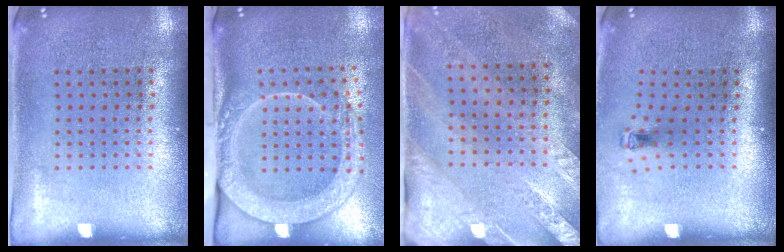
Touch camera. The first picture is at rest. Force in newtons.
{"total": 2.8, "press": 2.1, "slide": 1.8}
{"total": 2.5, "press": 2.1, "slide": 1.3}
{"total": 0.6, "press": 0.3, "slide": 0.5}